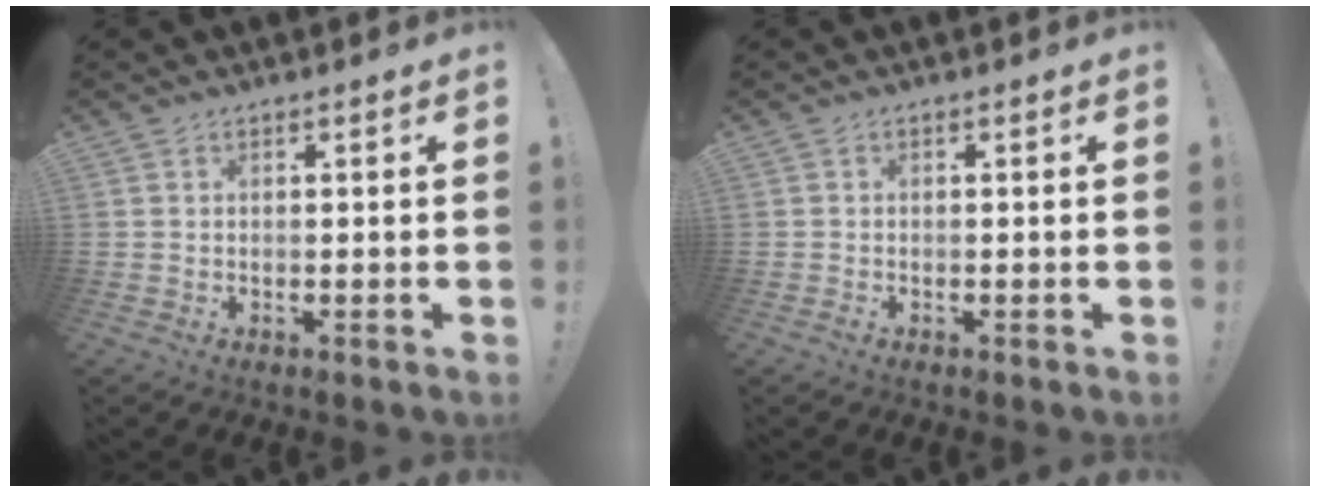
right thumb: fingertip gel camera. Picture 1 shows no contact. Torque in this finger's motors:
{"motor_torque": [0.00, 0.11, 0.07, 0.07, 0.00]}